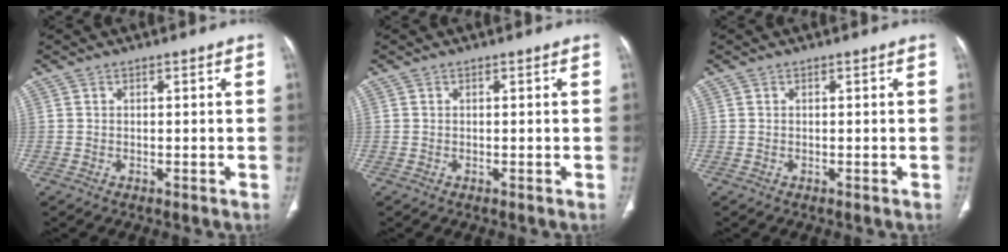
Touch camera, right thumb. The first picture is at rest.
{"total": 0.0}
{"total": 0.0}